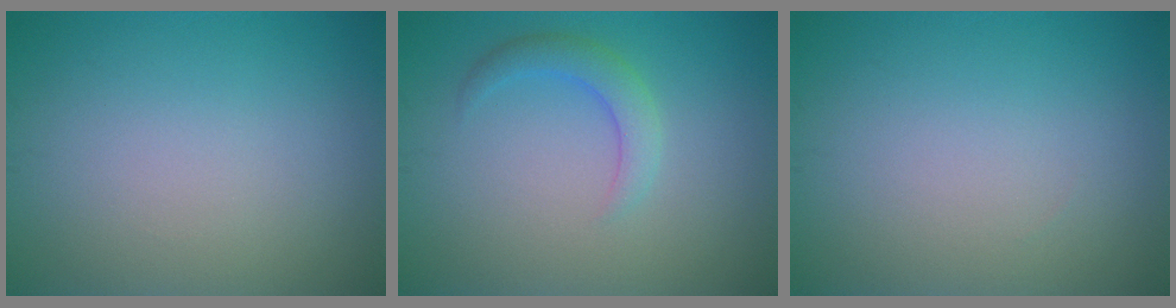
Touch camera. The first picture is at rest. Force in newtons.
{"total": 2.3, "press": 2.3, "slide": 0.1}
{"total": 0.0}